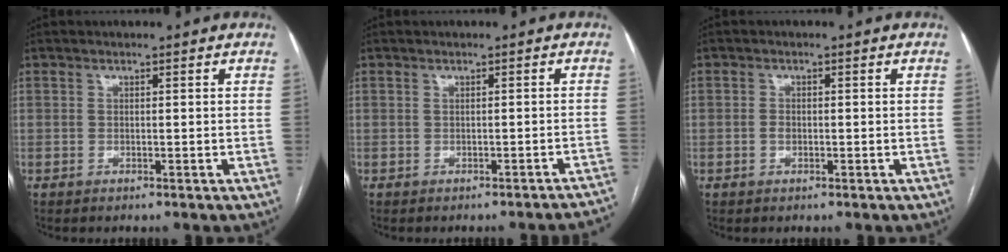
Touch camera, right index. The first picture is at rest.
{"total": 4.5, "force": [-4.3, -0.3, 1.1], "torque": [0.003, 0.007, -0.040]}
{"total": 1.3, "force": [-0.3, 0.8, 0.9], "torque": [-0.019, 0.002, -0.006]}